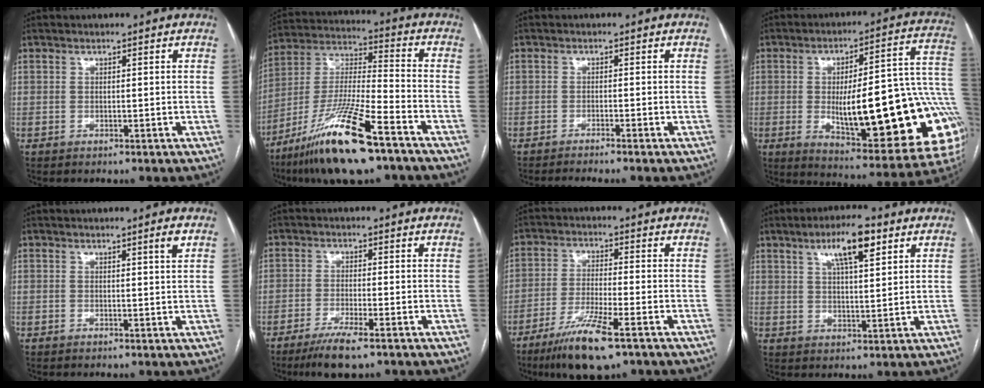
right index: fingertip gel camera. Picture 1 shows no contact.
{"total": 17.9, "force": [-11.1, 1.9, 13.9], "torque": [-0.292, -0.031, -0.204]}
{"total": 3.3, "force": [-2.8, -0.7, 1.6], "torque": [-0.019, 0.000, -0.045]}
{"total": 28.5, "force": [-3.8, 6.7, 27.5], "torque": [-0.286, 0.015, -0.040]}
{"total": 1.7, "force": [1.0, -0.3, 1.3], "torque": [-0.019, -0.007, 0.014]}
{"total": 5.7, "force": [-3.8, 0.4, 4.2], "torque": [-0.079, -0.015, -0.067]}
{"total": 9.8, "force": [-6.1, 0.8, 7.7], "torque": [-0.149, -0.026, -0.106]}
{"total": 8.4, "force": [4.6, 1.8, 6.8], "torque": [-0.122, 0.009, 0.078]}